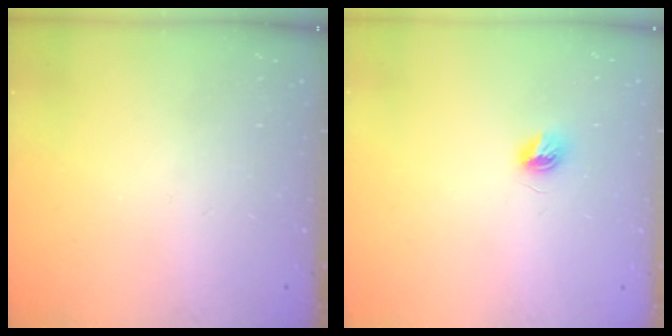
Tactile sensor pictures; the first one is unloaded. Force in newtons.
{"total": 4.9, "press": 4.9, "slide": 0.4}